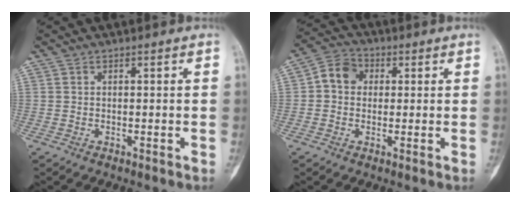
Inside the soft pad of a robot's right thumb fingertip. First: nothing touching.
{"total": 6.2, "force": [0.7, 5.2, 3.2], "torque": [-0.039, 0.016, 0.001]}